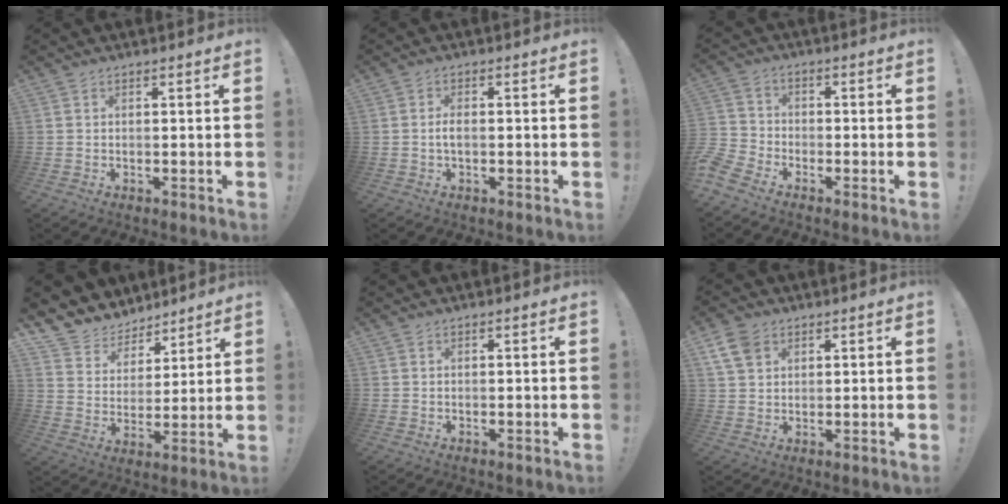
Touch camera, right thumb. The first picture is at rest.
{"total": 2.7, "force": [-0.6, 1.1, 2.4], "torque": [-0.056, 0.005, -0.012]}
{"total": 6.7, "force": [-5.0, 4.0, 1.9], "torque": [-0.055, 0.025, -0.096]}
{"total": 9.0, "force": [6.7, 6.0, 0.6], "torque": [-0.018, -0.062, 0.133]}
{"total": 0.0}
{"total": 7.2, "force": [3.8, 5.1, 3.6], "torque": [-0.061, -0.006, 0.077]}